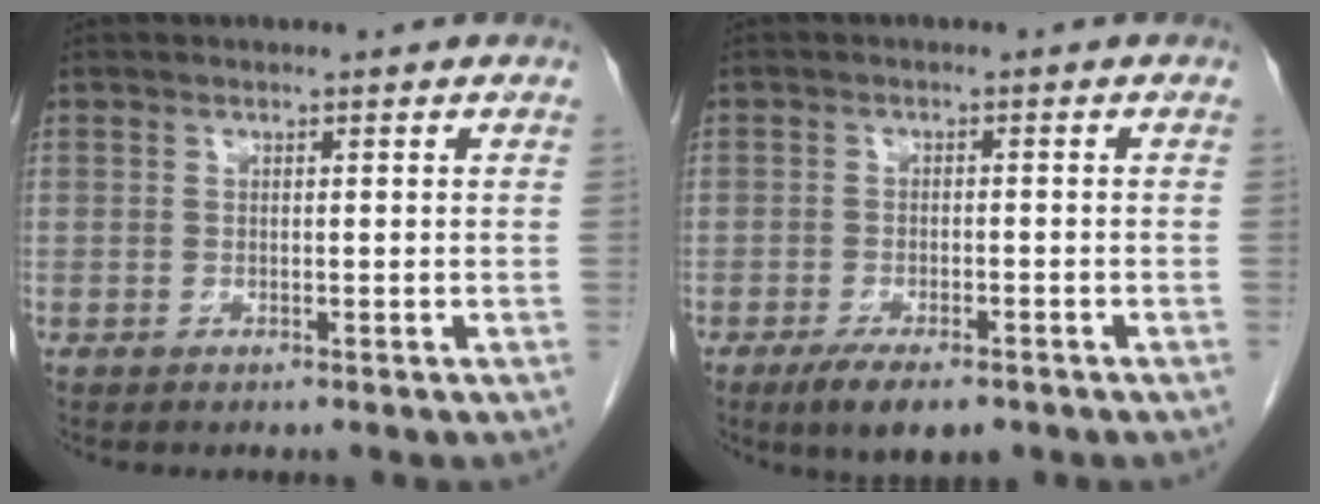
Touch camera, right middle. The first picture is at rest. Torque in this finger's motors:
{"motor_torque": [1.25, -0.89, 0.26, 0.06]}